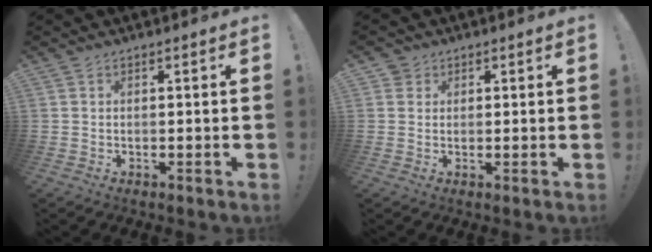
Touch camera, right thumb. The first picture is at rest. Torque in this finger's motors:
{"motor_torque": [-0.16, 0.23, 0.08, -0.12, 0.00]}